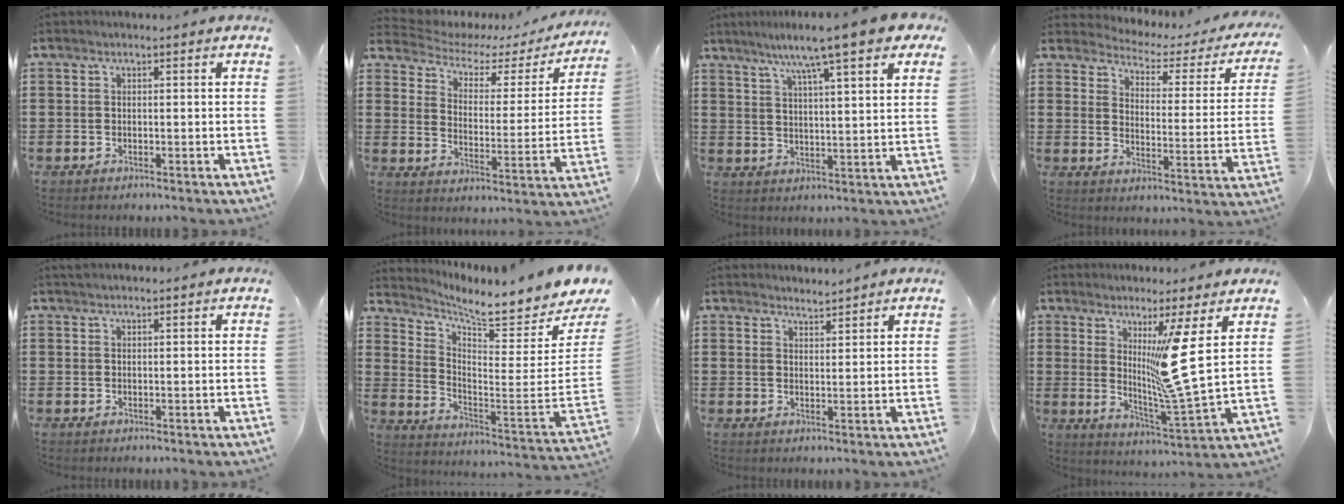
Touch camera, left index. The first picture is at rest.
{"total": 3.5, "force": [2.4, 1.9, 1.6], "torque": [-0.050, -0.015, 0.032]}
{"total": 9.6, "force": [7.4, 0.6, 6.1], "torque": [-0.126, -0.023, 0.120]}
{"total": 2.6, "force": [2.3, 0.6, 0.9], "torque": [-0.038, -0.023, 0.030]}
{"total": 0.7, "force": [0.6, 0.2, 0.2], "torque": [-0.004, 0.001, 0.012]}
{"total": 6.1, "force": [5.6, -0.4, 2.5], "torque": [-0.066, -0.066, 0.085]}
{"total": 2.9, "force": [2.9, 0.0, -0.2], "torque": [-0.004, -0.008, 0.057]}
{"total": 10.4, "force": [3.9, -0.4, 9.6], "torque": [-0.155, -0.040, 0.059]}